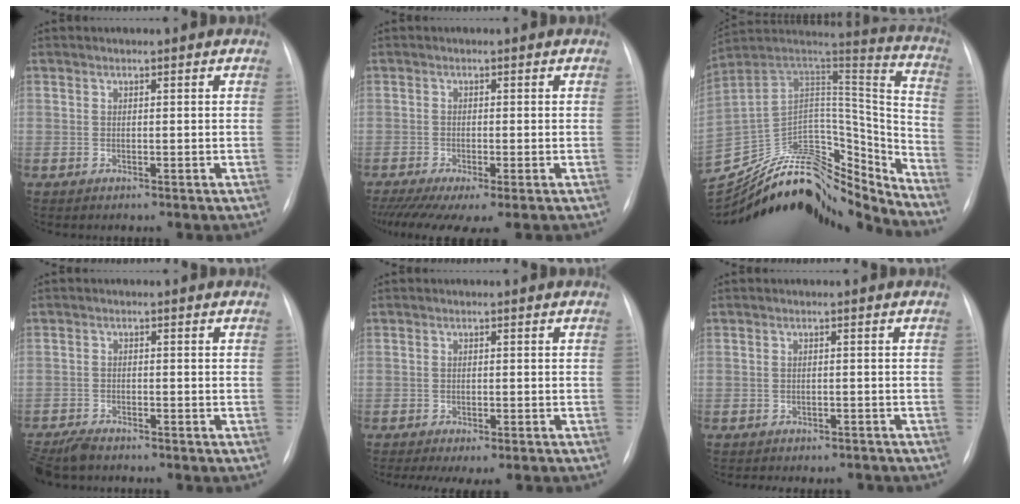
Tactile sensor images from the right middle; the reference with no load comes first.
{"total": 7.5, "force": [-5.0, 1.4, 5.4], "torque": [-0.094, -0.017, -0.084]}
{"total": 28.8, "force": [-25.4, 9.3, 10.0], "torque": [-0.182, 0.028, -0.385]}
{"total": 5.2, "force": [-4.7, 1.3, 2.0], "torque": [-0.032, -0.014, -0.081]}
{"total": 7.7, "force": [-6.0, 2.4, 4.1], "torque": [-0.054, 0.001, -0.082]}
{"total": 5.6, "force": [-4.9, 2.3, 1.6], "torque": [-0.017, 0.008, -0.054]}